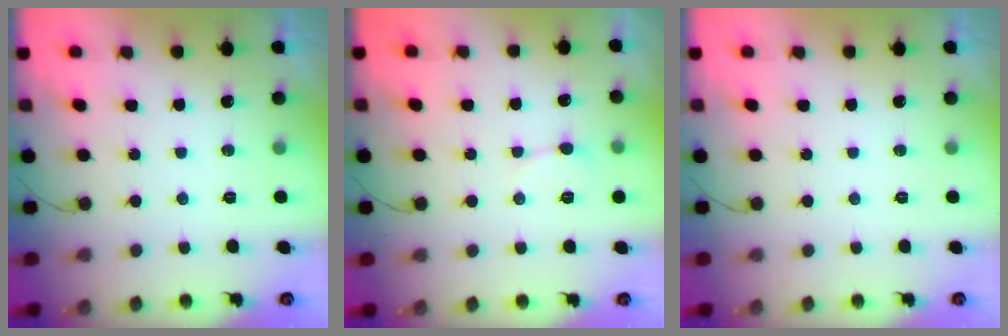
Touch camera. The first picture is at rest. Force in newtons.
{"total": 3.9, "press": 3.8, "slide": 0.4}
{"total": 0.0}